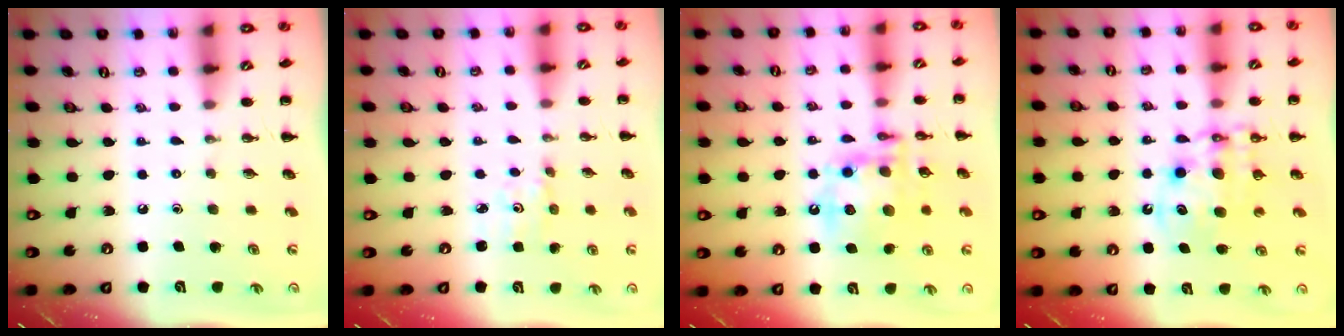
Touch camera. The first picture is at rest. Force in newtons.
{"total": 1.5, "press": 1.5, "slide": 0.3}
{"total": 16.2, "press": 16.0, "slide": 3.0}
{"total": 10.9, "press": 10.5, "slide": 2.7}